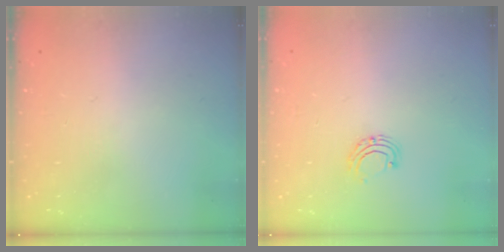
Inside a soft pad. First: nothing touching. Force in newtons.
{"total": 5.9, "press": 5.9, "slide": 0.6}